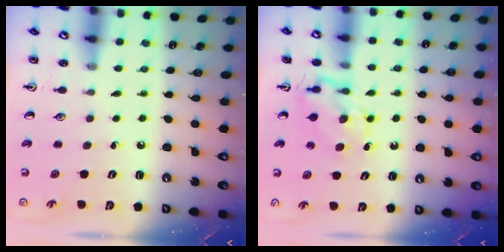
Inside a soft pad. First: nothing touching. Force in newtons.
{"total": 6.9, "press": 6.8, "slide": 0.8}